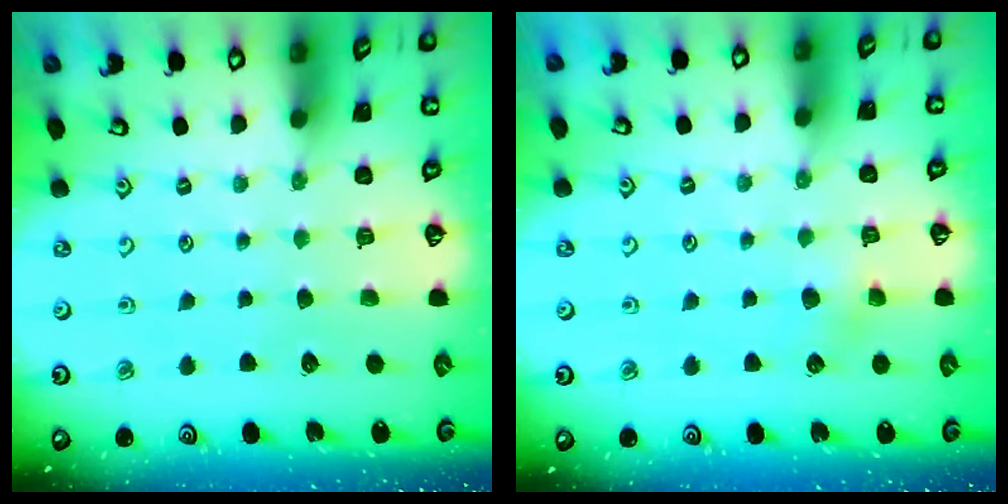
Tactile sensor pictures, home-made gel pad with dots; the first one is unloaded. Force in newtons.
{"total": 5.0, "press": 5.0, "slide": 0.3}